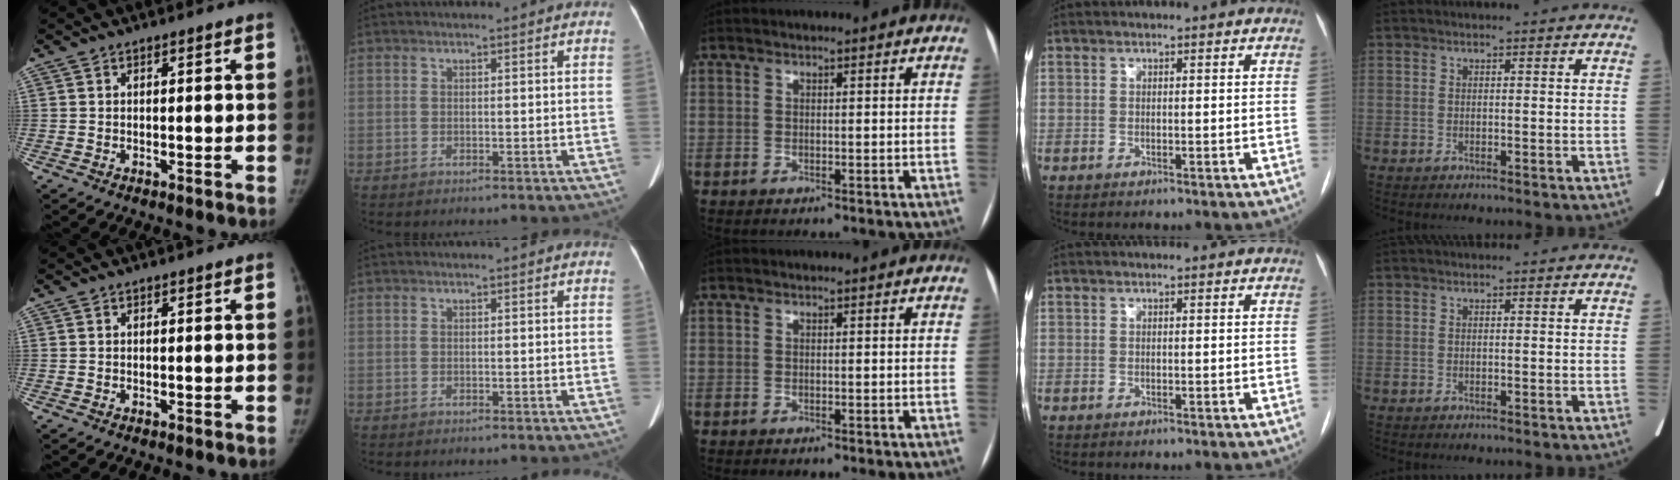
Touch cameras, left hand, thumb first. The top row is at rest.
{}